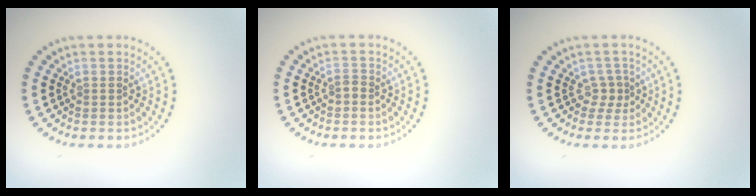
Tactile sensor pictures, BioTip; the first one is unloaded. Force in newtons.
{"total": 0.7, "press": 0.4, "slide": 0.5}
{"total": 1.4, "press": 0.9, "slide": 1.0}